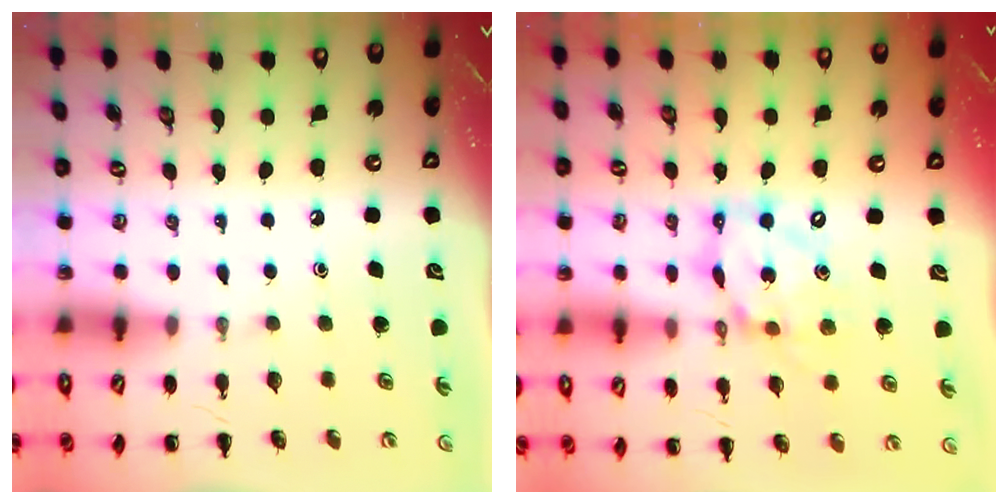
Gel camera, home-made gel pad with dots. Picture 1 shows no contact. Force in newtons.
{"total": 14.0, "press": 13.5, "slide": 3.7}